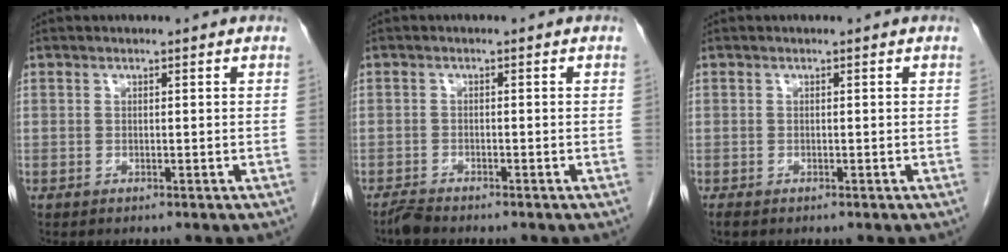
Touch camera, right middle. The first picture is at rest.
{"total": 1.7, "force": [-1.6, 0.1, 0.5], "torque": [-0.017, -0.005, -0.032]}
{"total": 0.7, "force": [-0.6, 0.2, 0.3], "torque": [-0.010, -0.002, -0.010]}